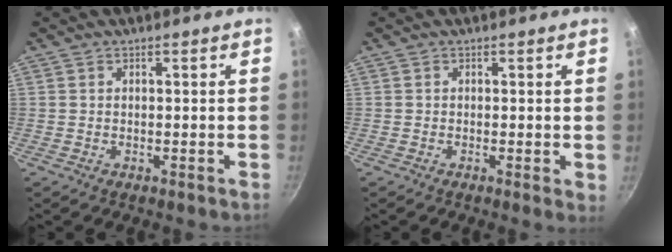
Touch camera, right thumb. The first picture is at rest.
{"total": 1.0, "force": [0.0, 0.3, 1.0], "torque": [-0.014, -0.004, -0.004]}